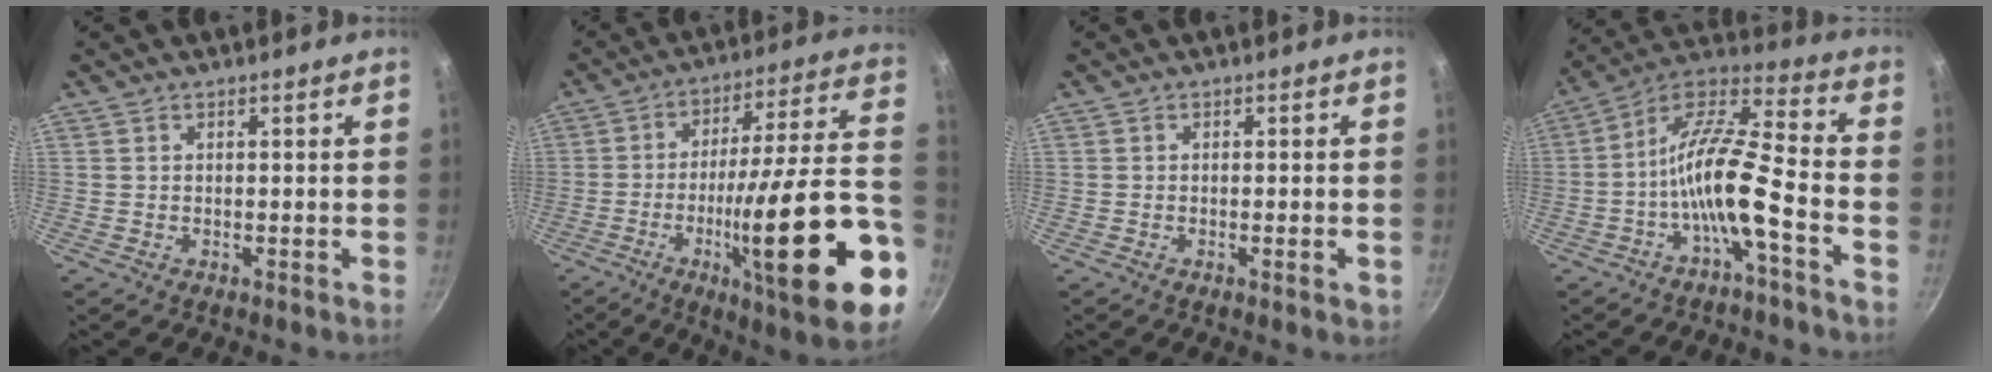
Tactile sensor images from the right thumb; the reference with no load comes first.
{"total": 28.6, "force": [-8.8, 5.1, 26.7], "torque": [-0.371, 0.019, -0.136]}
{"total": 2.0, "force": [-0.7, 0.5, 1.8], "torque": [-0.031, 0.000, -0.012]}
{"total": 13.4, "force": [-5.2, 3.0, 12.0], "torque": [-0.225, 0.052, -0.105]}